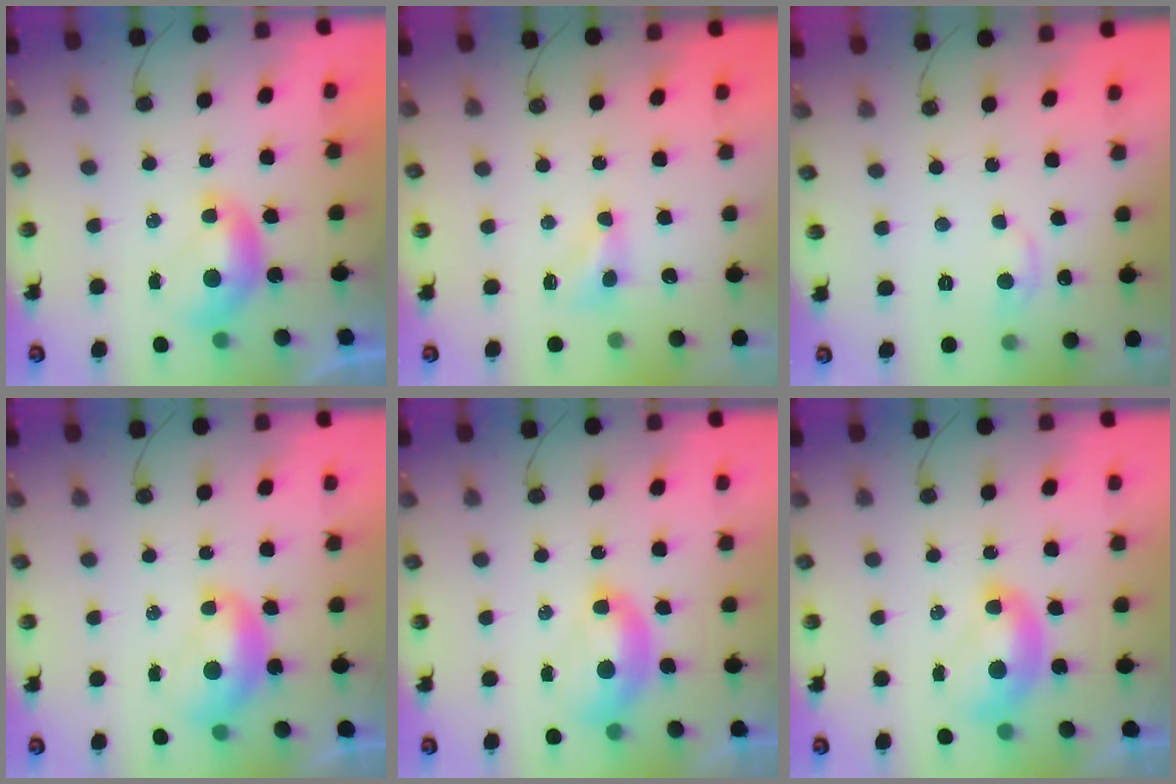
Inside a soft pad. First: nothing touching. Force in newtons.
{"total": 2.3, "press": 2.3, "slide": 0.5}
{"total": 1.0, "press": 0.4, "slide": 0.9}
{"total": 3.1, "press": 2.9, "slide": 0.8}
{"total": 2.4, "press": 2.4, "slide": 0.6}
{"total": 2.2, "press": 2.2, "slide": 0.1}